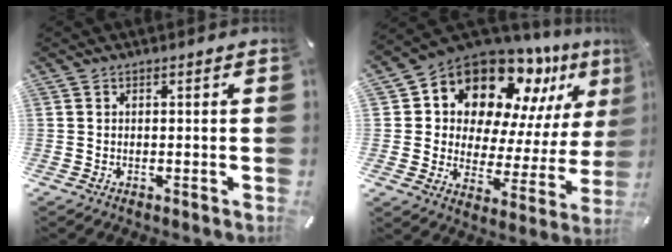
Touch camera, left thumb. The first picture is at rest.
{"total": 16.0, "force": [12.9, 7.7, 5.6], "torque": [-0.107, -0.119, 0.224]}